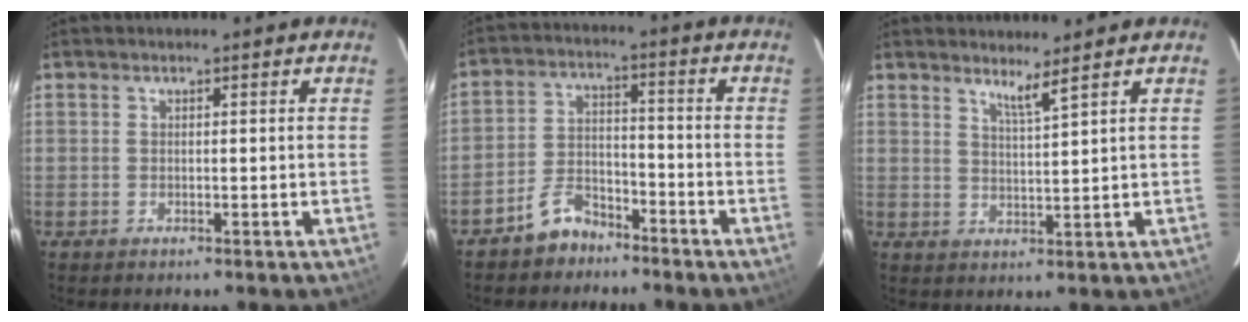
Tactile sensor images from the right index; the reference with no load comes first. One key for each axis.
{"total": 7.0, "fx": -5.5, "fy": 3.7, "fz": 2.2, "tx": -0.056, "ty": 0.024, "tz": -0.092}
{"total": 2.2, "fx": 1.9, "fy": -0.3, "fz": 1.2, "tx": -0.021, "ty": -0.004, "tz": 0.030}